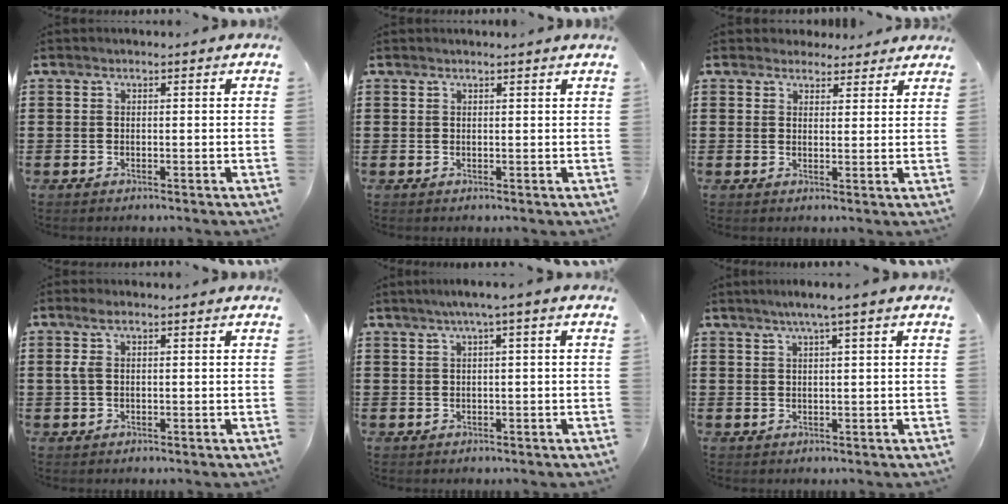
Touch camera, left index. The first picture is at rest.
{"total": 0.8, "force": [0.7, -0.2, 0.4], "torque": [-0.007, -0.003, 0.014]}
{"total": 3.1, "force": [2.8, 1.4, 0.3], "torque": [-0.007, -0.004, 0.053]}
{"total": 2.9, "force": [0.3, 1.3, 2.5], "torque": [-0.068, 0.002, -0.001]}
{"total": 1.9, "force": [0.0, -0.1, 1.9], "torque": [-0.033, -0.002, -0.003]}
{"total": 2.0, "force": [0.9, -0.3, 1.8], "torque": [-0.034, -0.002, 0.014]}